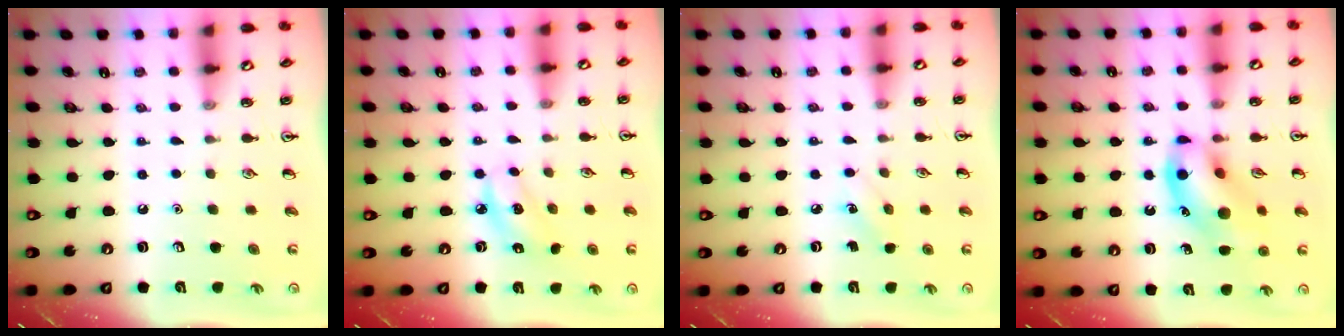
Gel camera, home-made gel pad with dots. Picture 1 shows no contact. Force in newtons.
{"total": 4.8, "press": 4.7, "slide": 0.7}
{"total": 3.7, "press": 3.5, "slide": 1.2}
{"total": 13.6, "press": 13.5, "slide": 1.5}